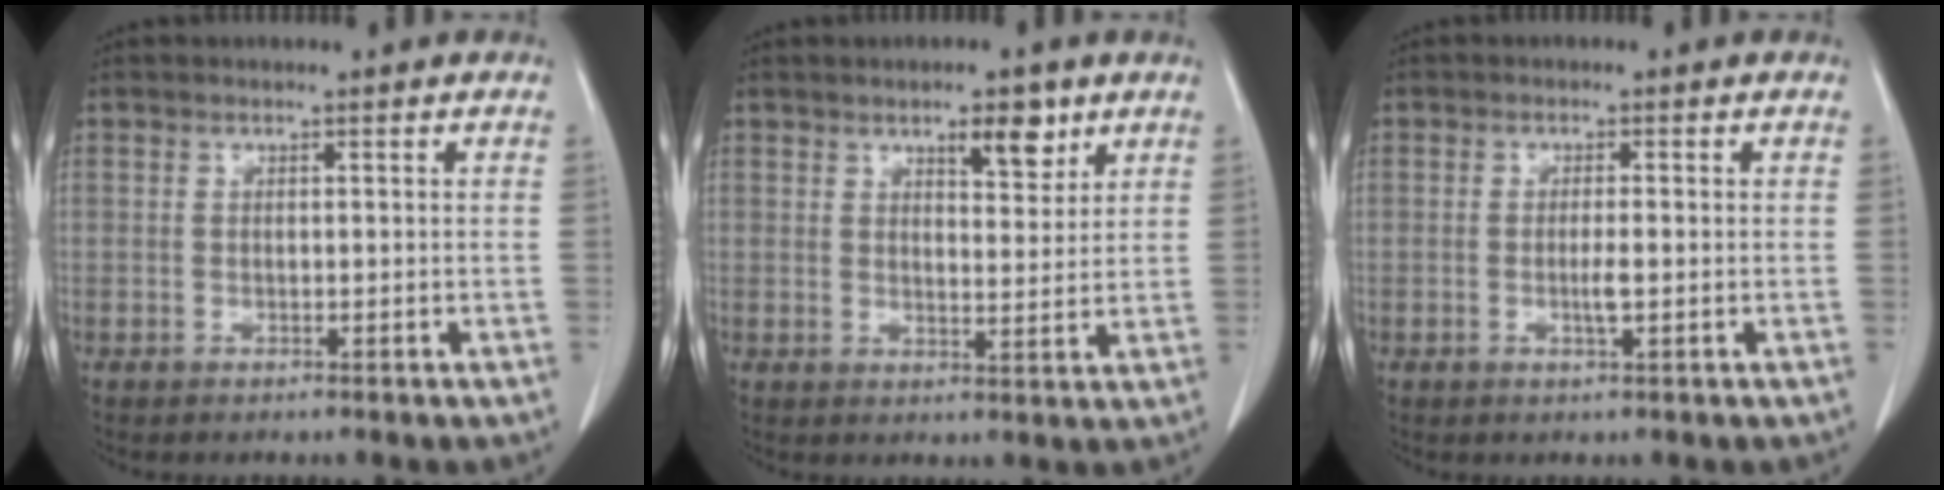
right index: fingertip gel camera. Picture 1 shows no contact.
{"total": 5.1, "force": [3.3, 1.7, 3.6], "torque": [-0.053, -0.004, 0.050]}
{"total": 2.3, "force": [-0.4, 0.2, 2.2], "torque": [-0.044, -0.003, -0.007]}